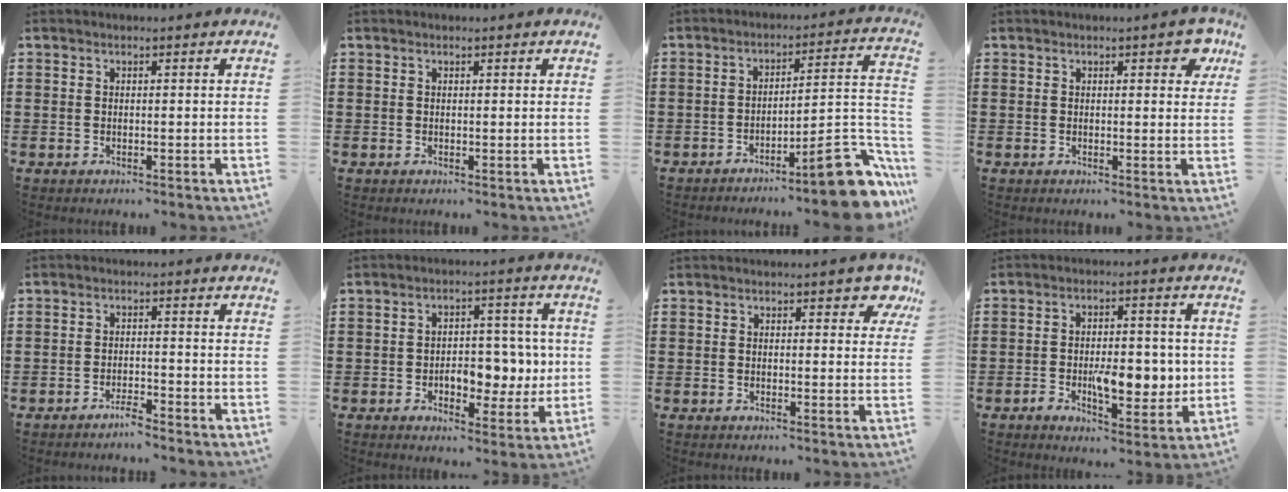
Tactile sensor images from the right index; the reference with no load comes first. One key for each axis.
{"total": 0.0}
{"total": 11.7, "fx": -8.0, "fy": 2.0, "fz": 8.3, "tx": -0.100, "ty": 0.018, "tz": -0.141}
{"total": 3.0, "fx": 1.5, "fy": 1.3, "fz": 2.2, "tx": -0.017, "ty": -0.001, "tz": 0.017}
{"total": 2.0, "fx": -1.9, "fy": 0.1, "fz": 0.6, "tx": -0.014, "ty": 0.001, "tz": -0.037}
{"total": 7.5, "fx": -1.0, "fy": 5.0, "fz": 5.5, "tx": -0.074, "ty": 0.004, "tz": -0.024}
{"total": 2.8, "fx": 1.9, "fy": 1.2, "fz": 1.7, "tx": -0.008, "ty": -0.002, "tz": 0.026}
{"total": 8.5, "fx": -1.6, "fy": 4.3, "fz": 7.2, "tx": -0.103, "ty": 0.002, "tz": -0.031}